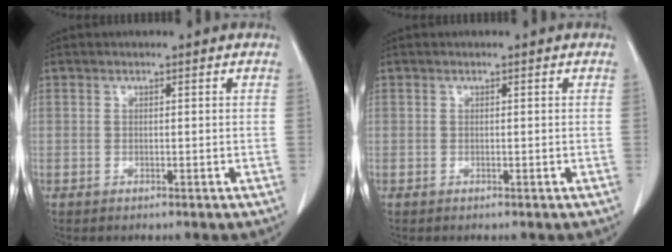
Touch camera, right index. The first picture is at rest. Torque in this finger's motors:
{"motor_torque": [0.00, 0.00, 0.04, -0.01]}